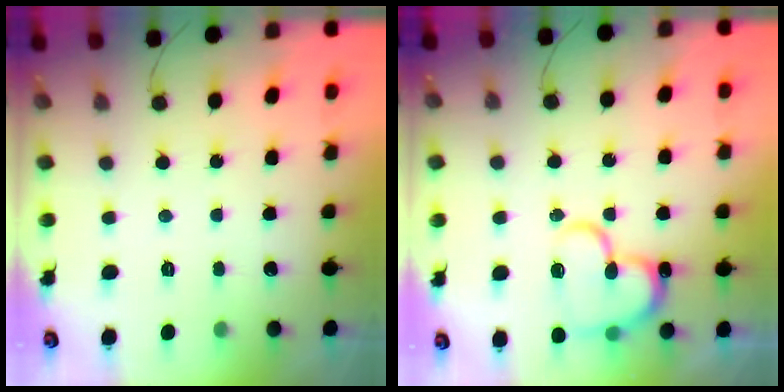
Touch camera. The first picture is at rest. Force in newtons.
{"total": 17.1, "press": 17.1, "slide": 1.4}